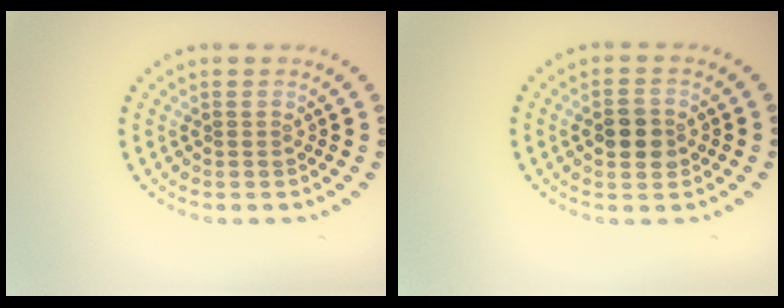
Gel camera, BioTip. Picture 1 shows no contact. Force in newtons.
{"total": 2.7, "press": 2.7, "slide": 0.2}